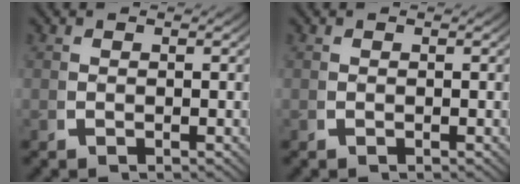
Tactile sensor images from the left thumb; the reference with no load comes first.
{"total": 0.0}